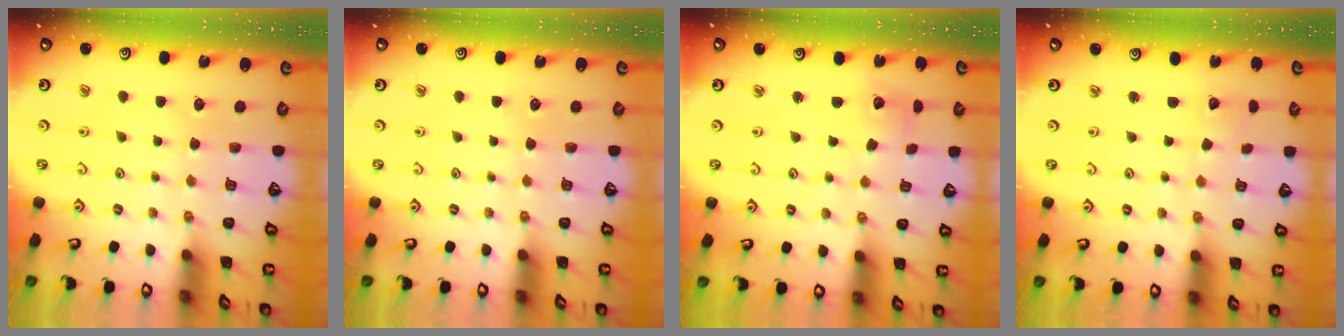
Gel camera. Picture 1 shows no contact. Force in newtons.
{"total": 0.0}
{"total": 2.4, "press": 2.4, "slide": 0.3}
{"total": 1.1, "press": 1.1, "slide": 0.1}